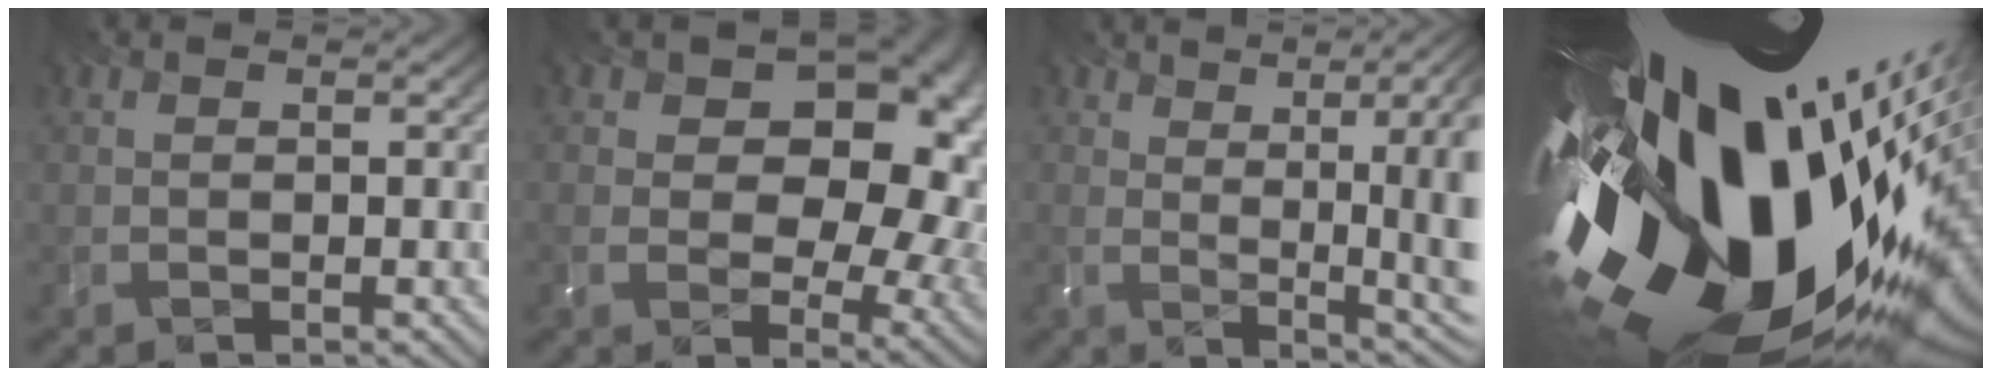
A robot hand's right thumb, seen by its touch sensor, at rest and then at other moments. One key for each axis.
{"total": 14.6, "fx": 3.8, "fy": 10.7, "fz": 9.3, "tx": -0.128, "ty": 0.001, "tz": 0.096}
{"total": 11.2, "fx": 2.4, "fy": 4.0, "fz": 10.2, "tx": -0.148, "ty": 0.012, "tz": 0.064}
{"total": 19.0, "fx": -0.4, "fy": 10.3, "fz": 16.0, "tx": -0.289, "ty": -0.066, "tz": 0.004}